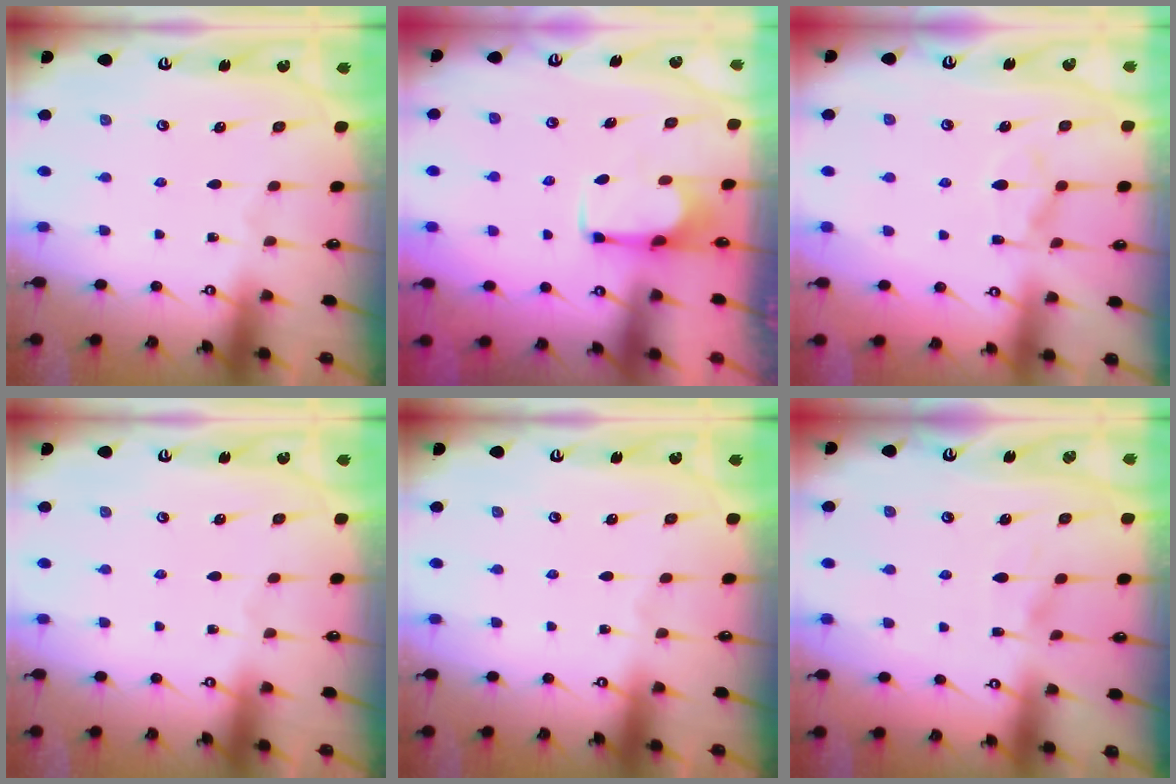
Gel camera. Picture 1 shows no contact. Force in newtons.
{"total": 2.7, "press": 2.5, "slide": 0.9}
{"total": 1.9, "press": 1.4, "slide": 1.2}
{"total": 0.0}
{"total": 0.0}
{"total": 5.2, "press": 5.2, "slide": 0.5}